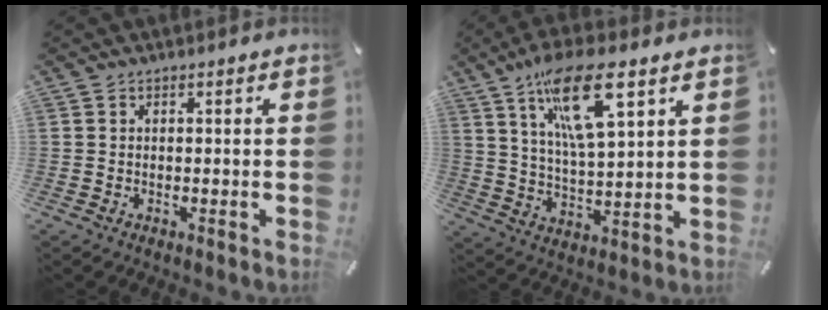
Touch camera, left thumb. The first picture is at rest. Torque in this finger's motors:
{"motor_torque": [2.46, 2.23, 1.42, -1.34, 0.22]}